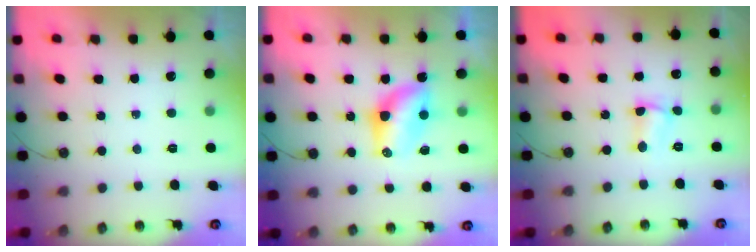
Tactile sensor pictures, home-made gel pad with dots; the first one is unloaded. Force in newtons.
{"total": 9.3, "press": 8.4, "slide": 4.1}
{"total": 2.6, "press": 2.3, "slide": 1.1}